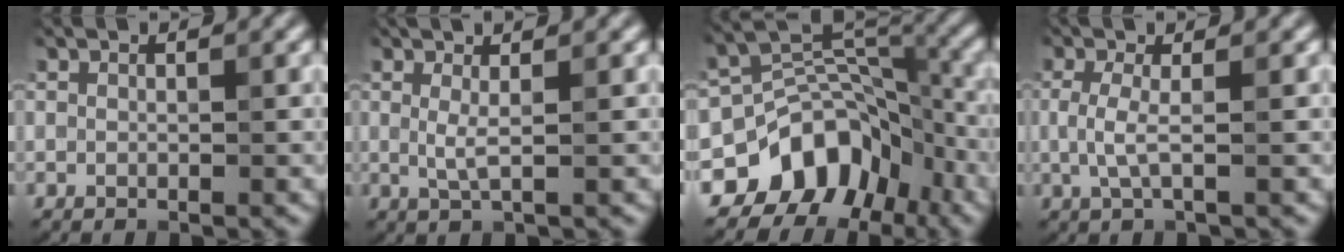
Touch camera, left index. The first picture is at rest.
{"total": 2.0, "force": [0.4, 0.4, 2.0], "torque": [-0.038, -0.005, 0.004]}
{"total": 9.5, "force": [-5.3, 6.8, 4.1], "torque": [-0.045, 0.024, -0.098]}
{"total": 2.3, "force": [-0.1, 0.5, 2.3], "torque": [-0.054, -0.002, -0.003]}